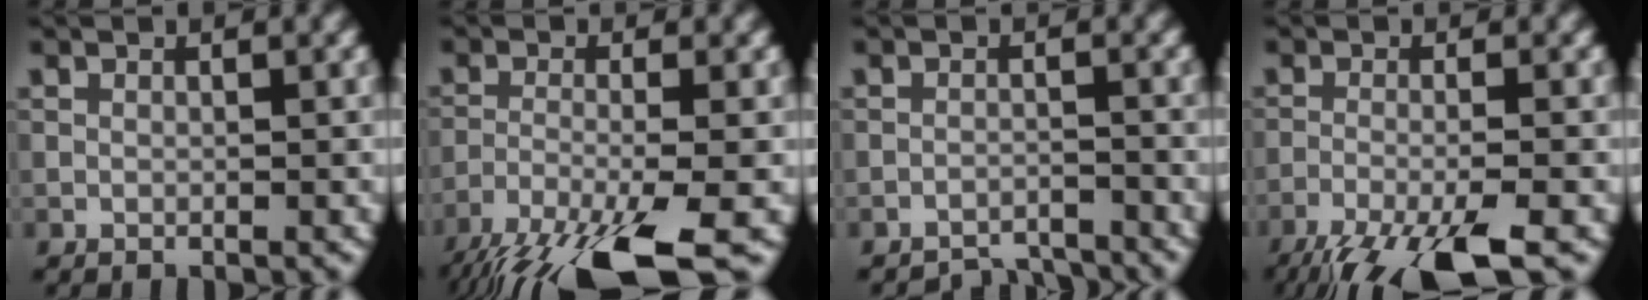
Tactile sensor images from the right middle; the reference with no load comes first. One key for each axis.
{"total": 10.7, "fx": -7.3, "fy": 2.1, "fz": 7.5, "tx": -0.139, "ty": -0.018, "tz": -0.134}
{"total": 3.5, "fx": -3.5, "fy": 0.4, "fz": 0.4, "tx": -0.002, "ty": -0.001, "tz": -0.057}
{"total": 8.9, "fx": -6.3, "fy": 1.8, "fz": 6.1, "tx": -0.101, "ty": -0.020, "tz": -0.117}